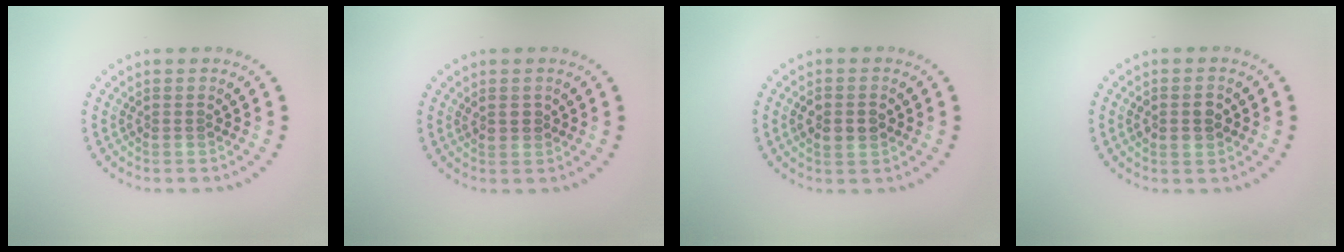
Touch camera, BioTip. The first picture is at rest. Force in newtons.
{"total": 0.9, "press": 0.8, "slide": 0.4}
{"total": 3.0, "press": 2.9, "slide": 0.3}
{"total": 2.7, "press": 2.7, "slide": 0.2}